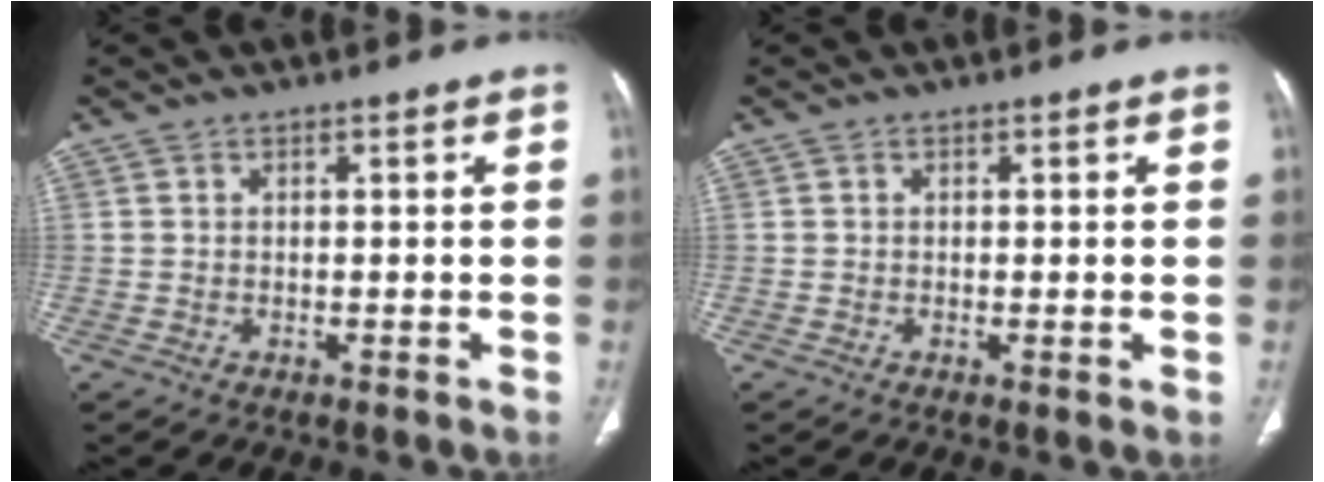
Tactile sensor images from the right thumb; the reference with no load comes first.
{"total": 0.7, "force": [0.0, 0.2, 0.7], "torque": [-0.017, -0.004, -0.003]}